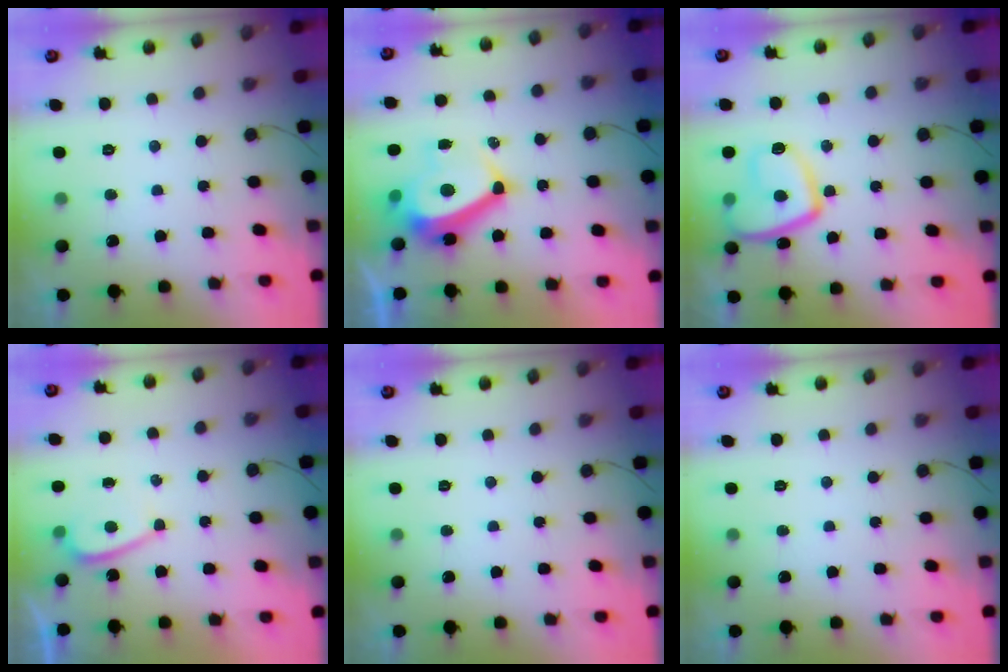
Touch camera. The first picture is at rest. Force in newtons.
{"total": 13.3, "press": 12.8, "slide": 3.5}
{"total": 13.3, "press": 13.3, "slide": 1.5}
{"total": 3.8, "press": 3.8, "slide": 0.1}
{"total": 0.0}
{"total": 0.0}